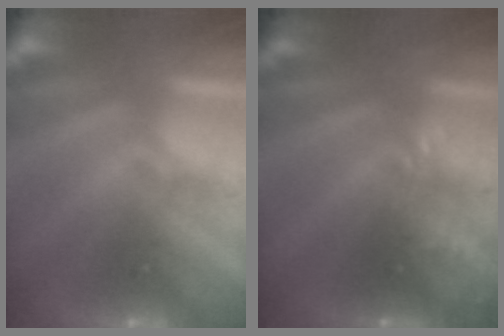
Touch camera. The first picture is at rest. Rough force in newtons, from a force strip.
{"total": 2.9}